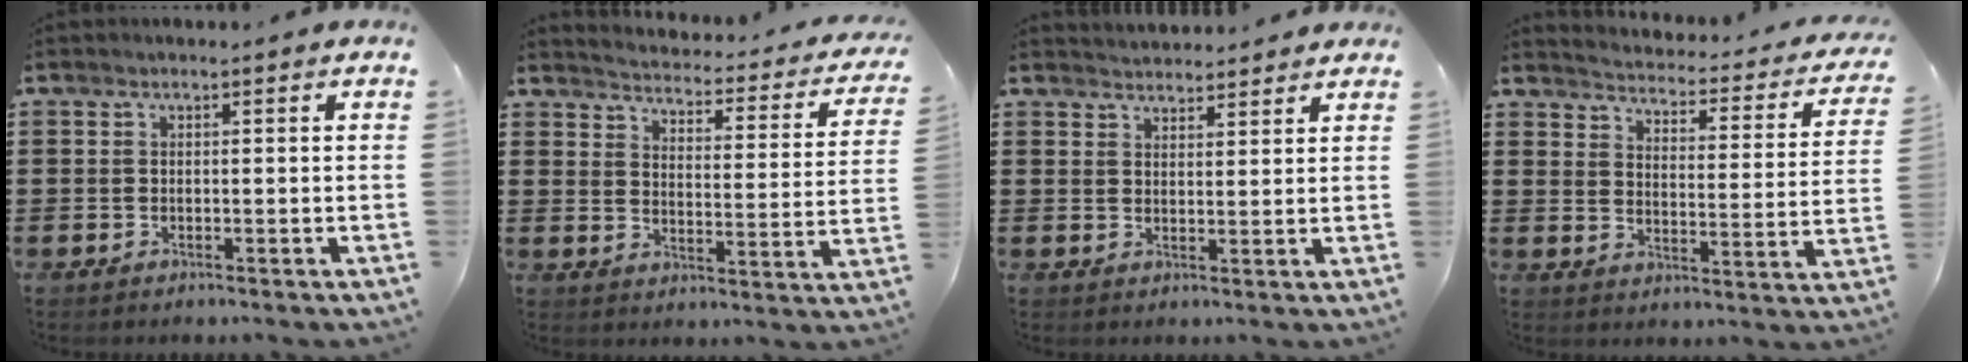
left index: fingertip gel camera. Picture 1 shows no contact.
{"total": 2.6, "force": [2.5, -0.3, 0.4], "torque": [-0.028, -0.031, 0.033]}
{"total": 2.7, "force": [2.7, 0.1, -0.3], "torque": [0.000, -0.006, 0.051]}
{"total": 2.6, "force": [2.6, -0.3, 0.3], "torque": [-0.029, -0.031, 0.034]}